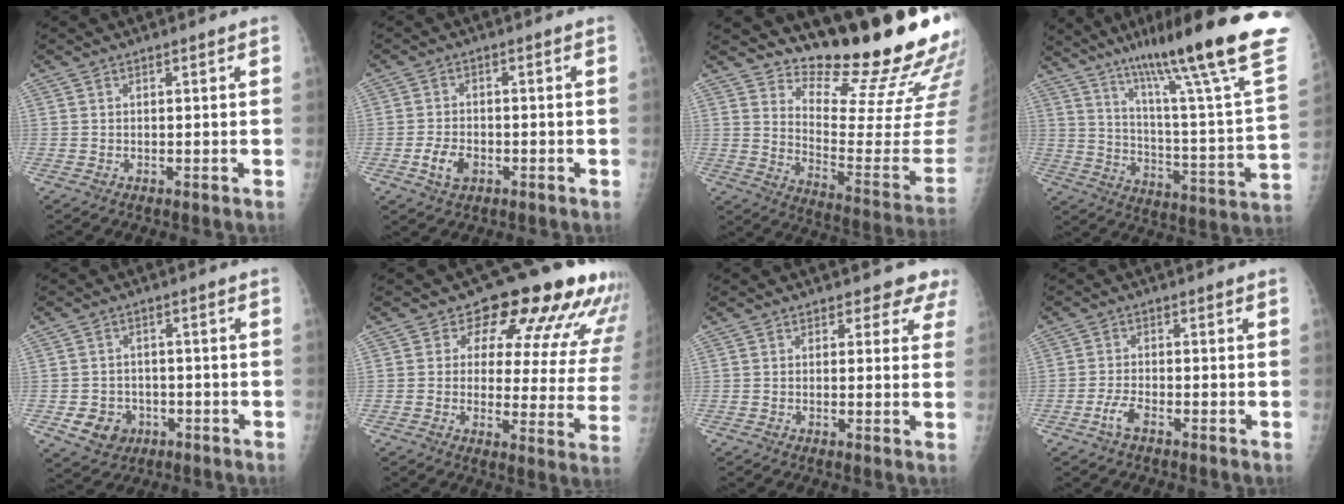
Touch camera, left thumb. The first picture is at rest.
{"total": 4.3, "force": [-1.7, 2.8, 2.8], "torque": [-0.049, 0.007, -0.028]}
{"total": 20.3, "force": [17.2, 2.6, 10.4], "torque": [-0.118, -0.170, 0.247]}
{"total": 31.2, "force": [20.7, 3.2, 23.1], "torque": [-0.305, -0.080, 0.309]}
{"total": 6.0, "force": [-2.1, 5.1, 2.2], "torque": [-0.018, 0.012, -0.024]}
{"total": 17.3, "force": [11.2, 8.3, 10.3], "torque": [-0.069, -0.048, 0.117]}
{"total": 4.2, "force": [3.5, 2.3, 0.1], "torque": [0.038, -0.017, 0.016]}
{"total": 2.8, "force": [-1.7, 0.8, 2.0], "torque": [-0.047, 0.009, -0.038]}